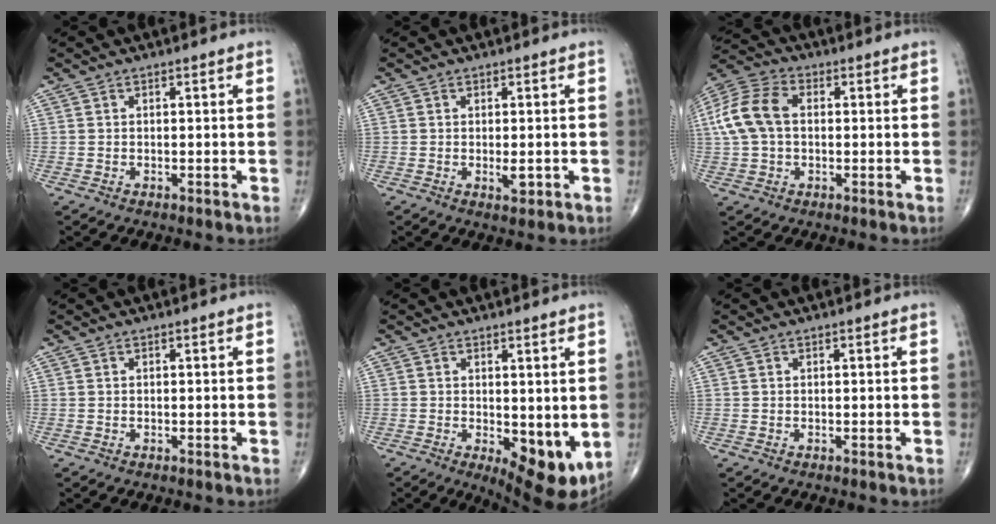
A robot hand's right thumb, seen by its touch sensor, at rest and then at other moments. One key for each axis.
{"total": 2.2, "fx": -0.4, "fy": 0.9, "fz": 2.0, "tx": -0.032, "ty": -0.006, "tz": -0.002}
{"total": 11.3, "fx": 1.1, "fy": 7.6, "fz": 8.4, "tx": -0.180, "ty": 0.029, "tz": 0.015}
{"total": 0.0}
{"total": 9.7, "fx": -1.4, "fy": 4.3, "fz": 8.6, "tx": -0.104, "ty": -0.024, "tz": -0.005}
{"total": 0.0}